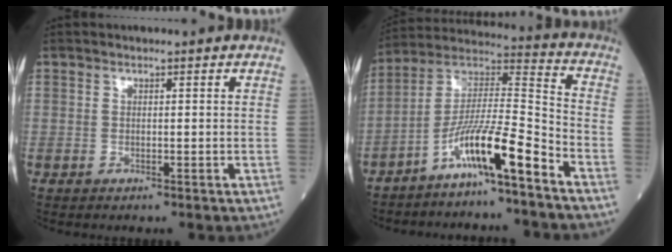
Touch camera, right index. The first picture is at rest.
{"total": 11.8, "force": [-7.4, -0.2, 9.2], "torque": [-0.176, 0.009, -0.141]}